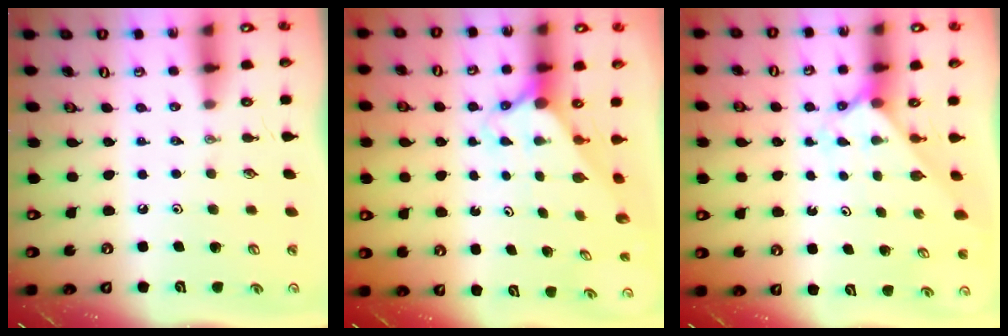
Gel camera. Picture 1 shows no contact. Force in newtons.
{"total": 2.1, "press": 2.1, "slide": 0.2}
{"total": 2.5, "press": 2.5, "slide": 0.2}